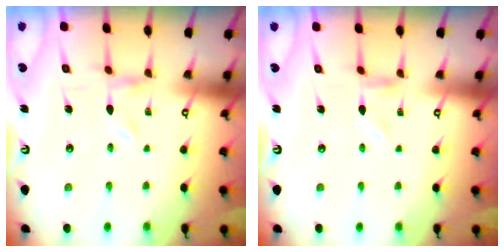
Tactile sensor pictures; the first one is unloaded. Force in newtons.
{"total": 0.0}